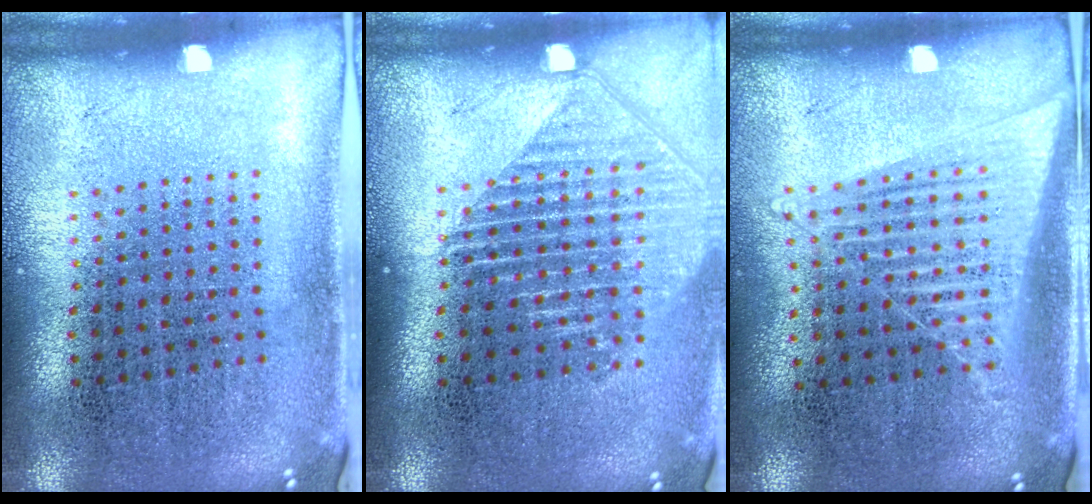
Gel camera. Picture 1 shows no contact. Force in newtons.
{"total": 1.5, "press": 1.4, "slide": 0.6}
{"total": 1.4, "press": 1.3, "slide": 0.6}